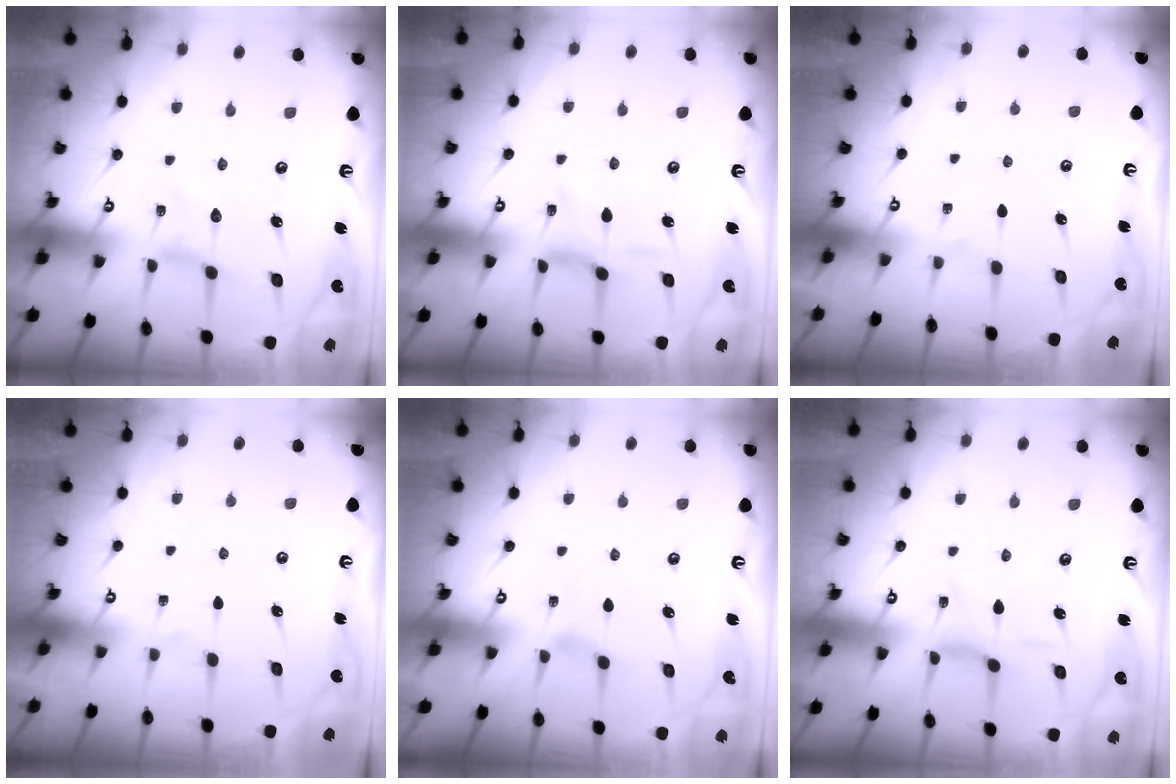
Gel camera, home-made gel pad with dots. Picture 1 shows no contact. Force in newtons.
{"total": 3.1, "press": 3.1, "slide": 0.5}
{"total": 0.0}
{"total": 0.0}
{"total": 1.7, "press": 1.7, "slide": 0.3}
{"total": 1.1, "press": 1.0, "slide": 0.4}